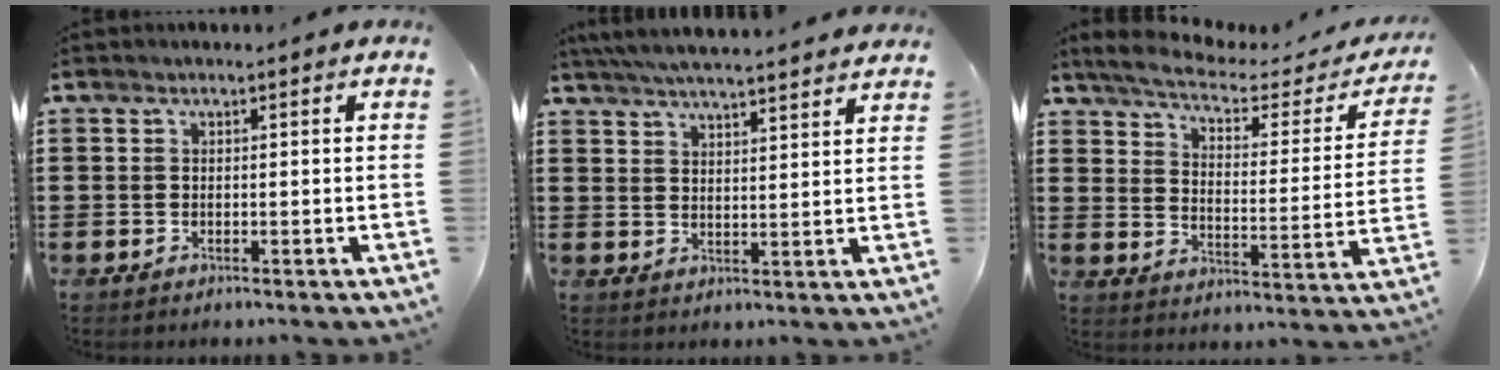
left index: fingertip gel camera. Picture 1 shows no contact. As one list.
[{"total": 5.3, "force": [5.1, -0.3, 1.5], "torque": [-0.046, -0.021, 0.091]}, {"total": 4.3, "force": [3.6, 0.9, 2.3], "torque": [-0.066, -0.022, 0.054]}]